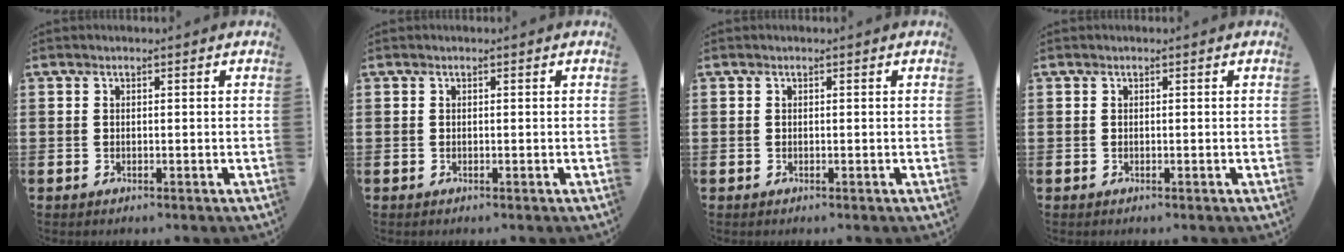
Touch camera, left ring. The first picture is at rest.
{"total": 0.0}
{"total": 0.0}
{"total": 0.0}